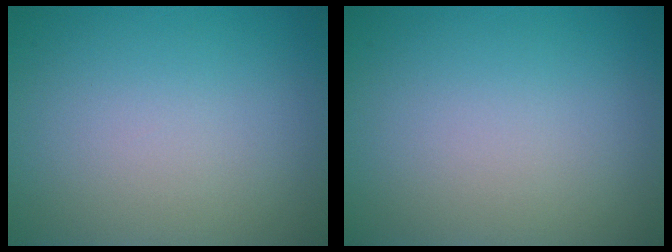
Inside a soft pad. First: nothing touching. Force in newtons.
{"total": 0.0}